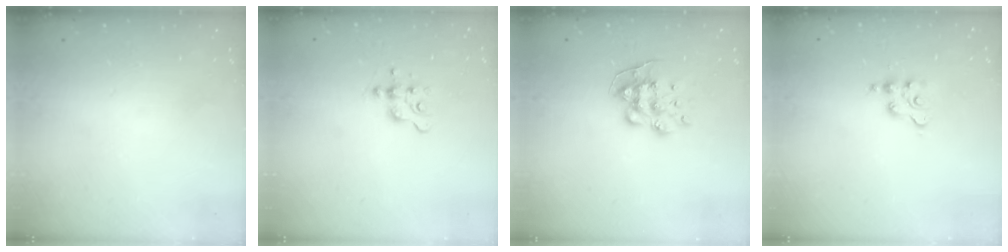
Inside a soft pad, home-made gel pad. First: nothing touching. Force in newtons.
{"total": 4.5, "press": 4.4, "slide": 0.4}
{"total": 9.3, "press": 9.3, "slide": 0.3}
{"total": 3.8, "press": 3.8, "slide": 0.5}